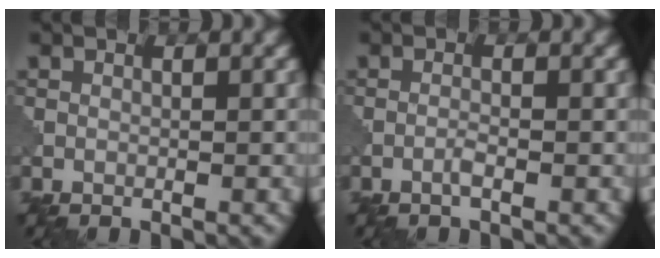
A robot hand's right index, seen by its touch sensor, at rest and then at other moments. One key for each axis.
{"total": 0.9, "fx": -0.5, "fy": 0.1, "fz": 0.7, "tx": -0.015, "ty": 0.003, "tz": -0.013}